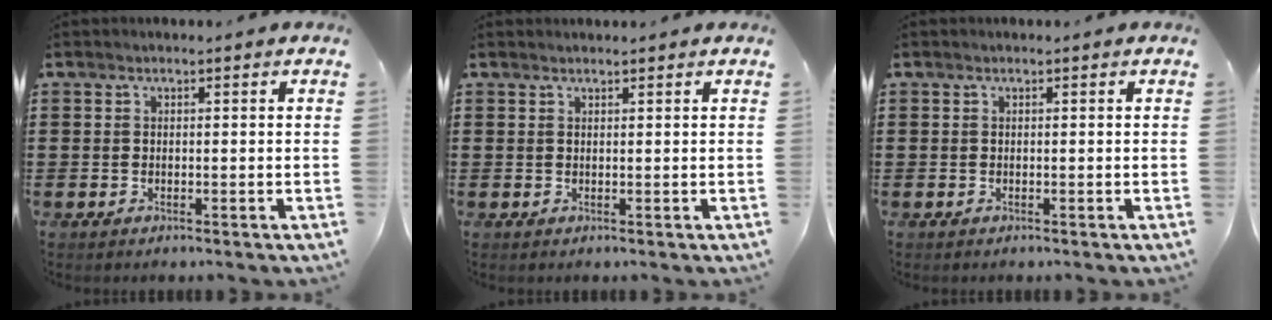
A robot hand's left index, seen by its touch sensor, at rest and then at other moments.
{"total": 0.5, "force": [0.5, -0.1, 0.1], "torque": [-0.003, 0.000, 0.011]}
{"total": 0.0}